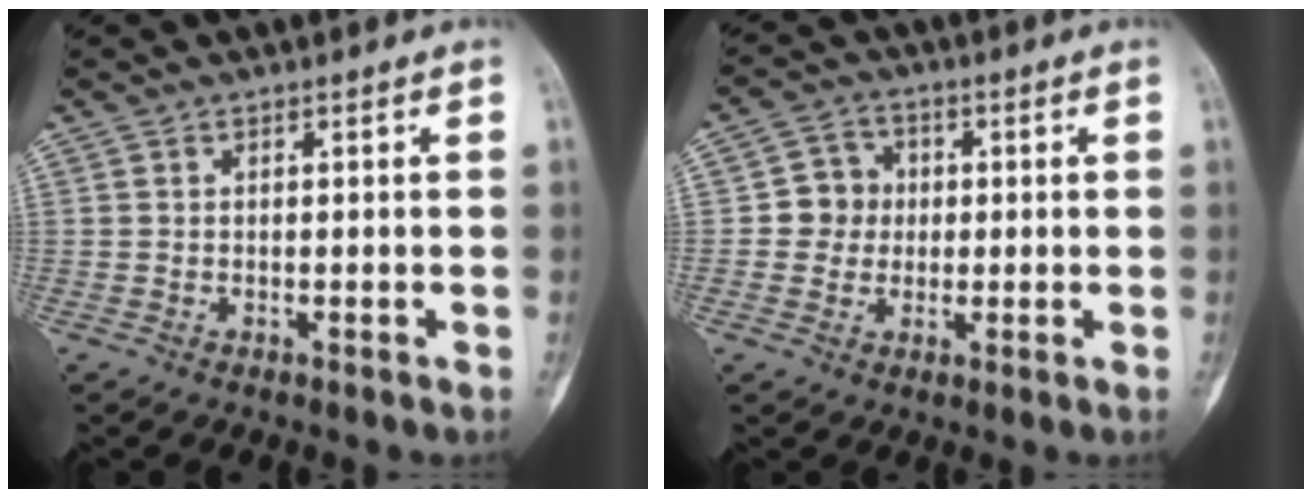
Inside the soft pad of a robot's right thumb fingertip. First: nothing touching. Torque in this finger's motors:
{"motor_torque": [-0.03, 0.01, 0.09, -0.07, -0.01]}